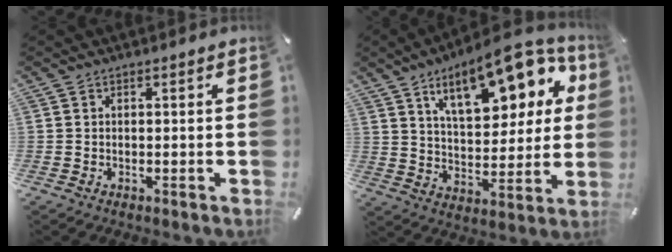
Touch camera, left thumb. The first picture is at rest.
{"total": 20.8, "force": [11.0, 9.6, 14.8], "torque": [-0.225, -0.046, 0.179]}